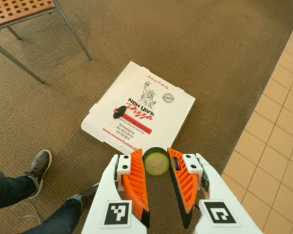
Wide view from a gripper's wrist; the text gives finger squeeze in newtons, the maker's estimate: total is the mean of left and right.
{"total": 7.0, "left": 6.9, "right": 7.2}